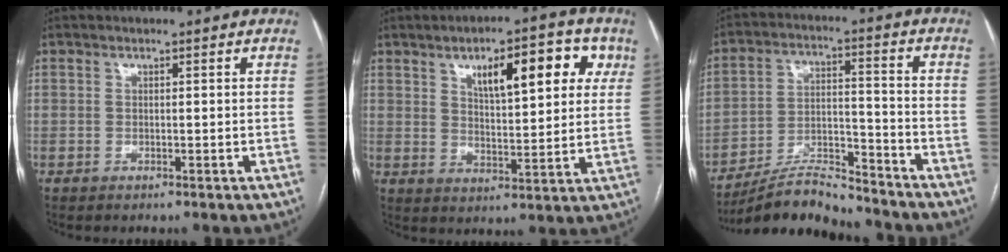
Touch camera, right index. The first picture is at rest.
{"total": 12.5, "force": [5.6, 4.4, 10.3], "torque": [-0.137, 0.020, 0.083]}
{"total": 11.4, "force": [-10.7, 1.3, 3.6], "torque": [-0.055, 0.010, -0.191]}